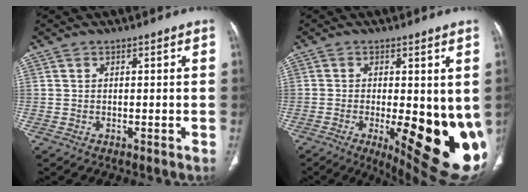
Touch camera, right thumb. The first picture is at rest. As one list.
[{"total": 19.5, "force": [-3.7, 6.8, 17.9], "torque": [-0.186, -0.027, -0.027]}]